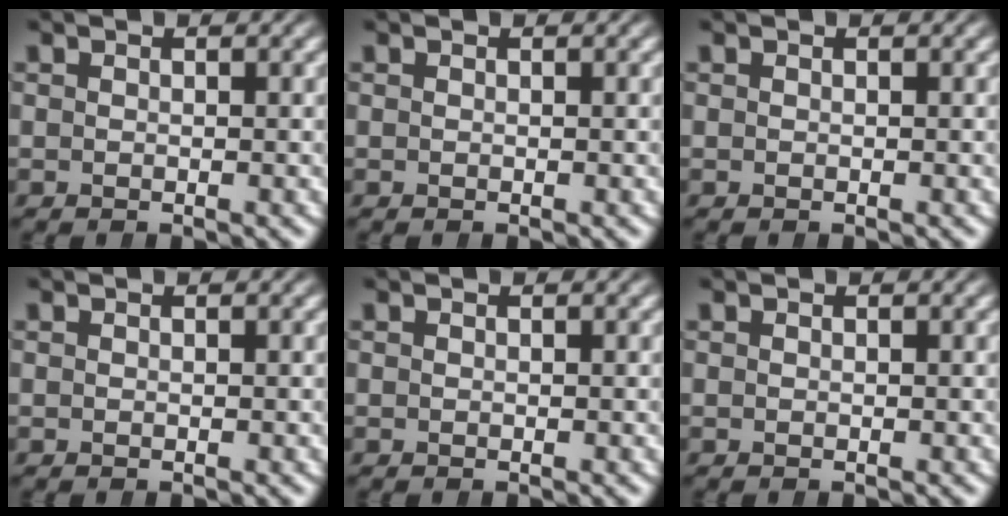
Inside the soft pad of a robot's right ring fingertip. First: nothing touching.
{"total": 0.0}
{"total": 0.0}
{"total": 0.0}
{"total": 0.0}
{"total": 0.0}